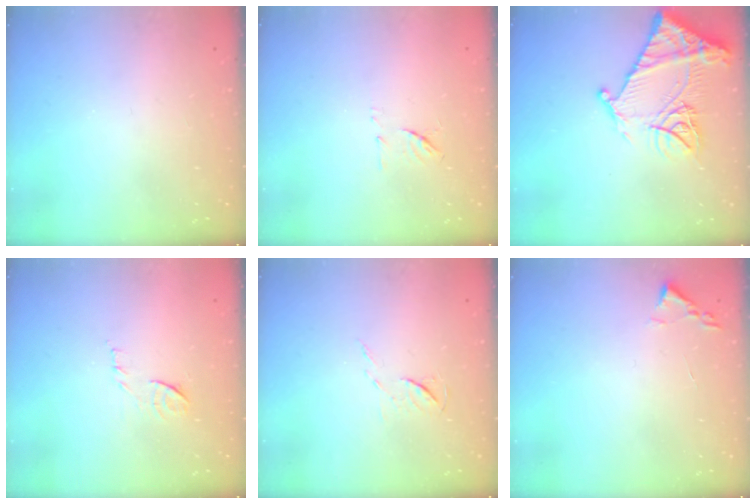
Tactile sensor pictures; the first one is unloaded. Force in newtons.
{"total": 6.8, "press": 6.6, "slide": 1.2}
{"total": 16.9, "press": 16.8, "slide": 1.5}
{"total": 7.8, "press": 7.7, "slide": 0.7}
{"total": 4.9, "press": 4.9, "slide": 0.5}
{"total": 1.8, "press": 1.7, "slide": 0.2}